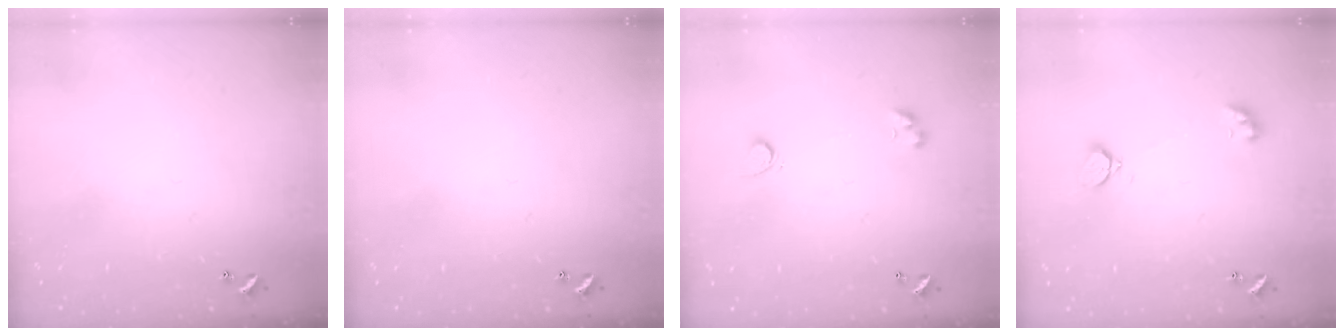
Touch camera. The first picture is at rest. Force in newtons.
{"total": 0.0}
{"total": 3.0, "press": 2.5, "slide": 1.6}
{"total": 2.0, "press": 1.9, "slide": 0.5}